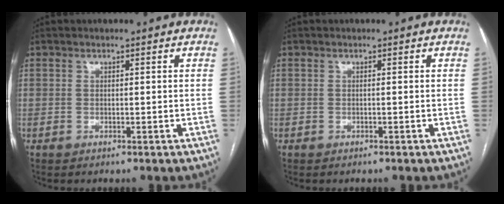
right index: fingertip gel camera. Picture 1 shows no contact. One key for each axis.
{"total": 0.0}